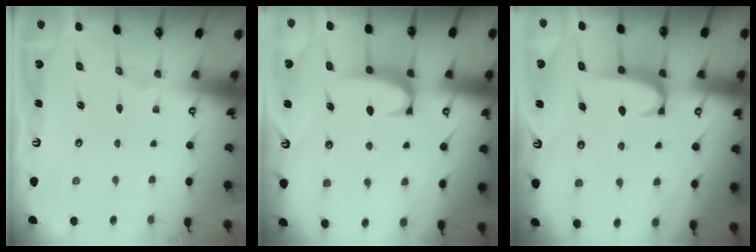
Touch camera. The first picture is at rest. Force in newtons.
{"total": 1.6, "press": 1.6, "slide": 0.5}
{"total": 1.9, "press": 1.9, "slide": 0.5}